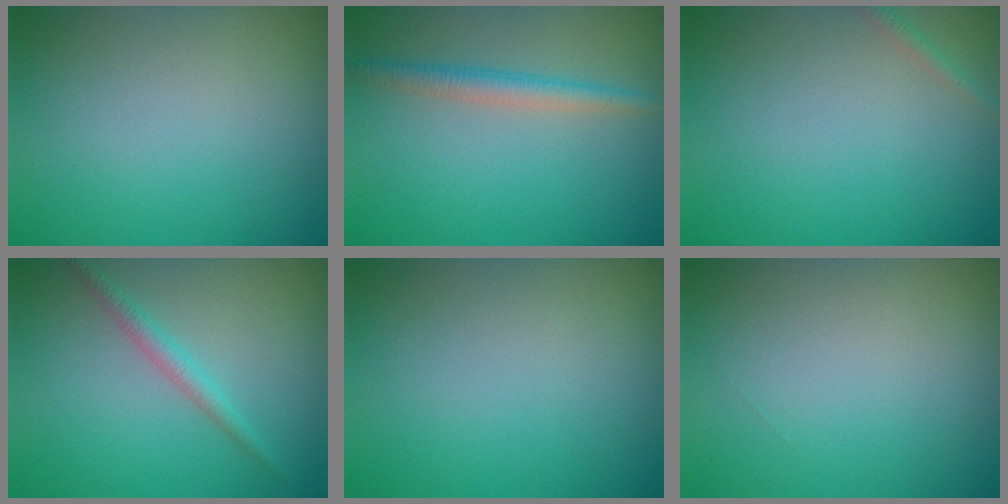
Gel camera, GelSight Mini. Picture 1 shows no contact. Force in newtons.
{"total": 2.4, "press": 2.4, "slide": 0.1}
{"total": 0.9, "press": 0.9, "slide": 0.0}
{"total": 1.8, "press": 1.8, "slide": 0.0}
{"total": 0.0}
{"total": 0.0}